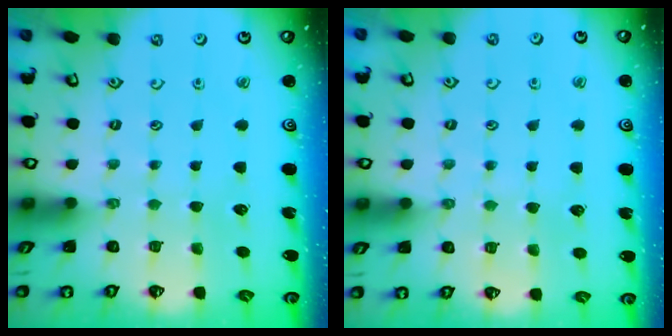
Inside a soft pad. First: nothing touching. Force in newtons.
{"total": 4.7, "press": 4.6, "slide": 0.6}